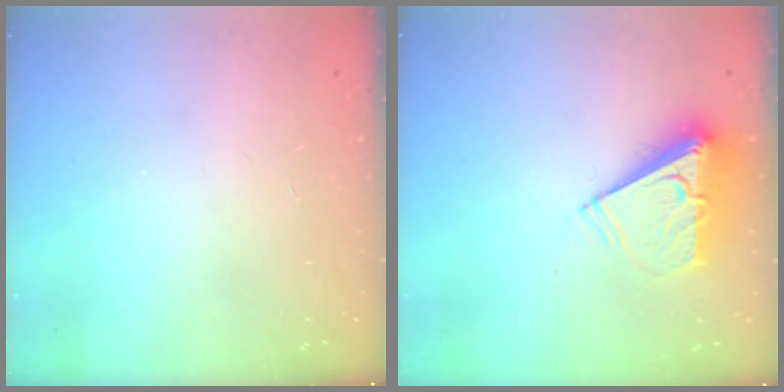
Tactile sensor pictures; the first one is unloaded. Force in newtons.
{"total": 8.1, "press": 8.0, "slide": 0.6}